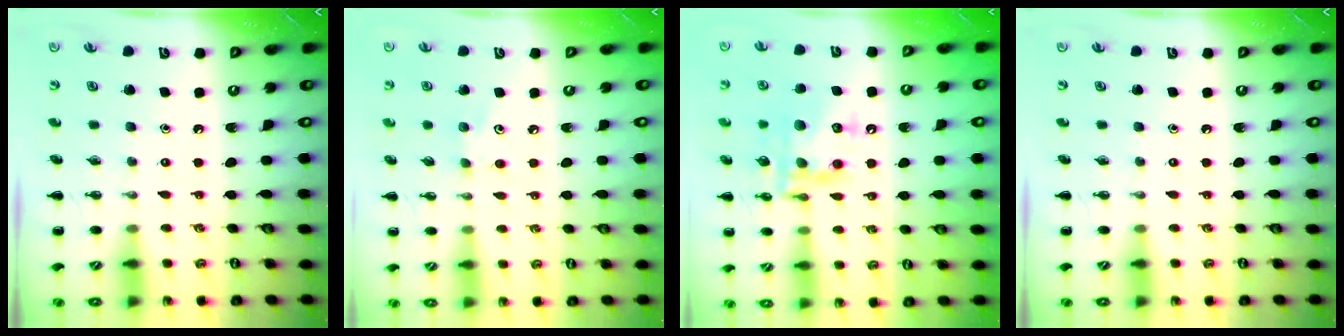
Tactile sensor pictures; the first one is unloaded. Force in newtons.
{"total": 5.0, "press": 4.8, "slide": 1.5}
{"total": 15.2, "press": 14.9, "slide": 2.6}
{"total": 0.0}